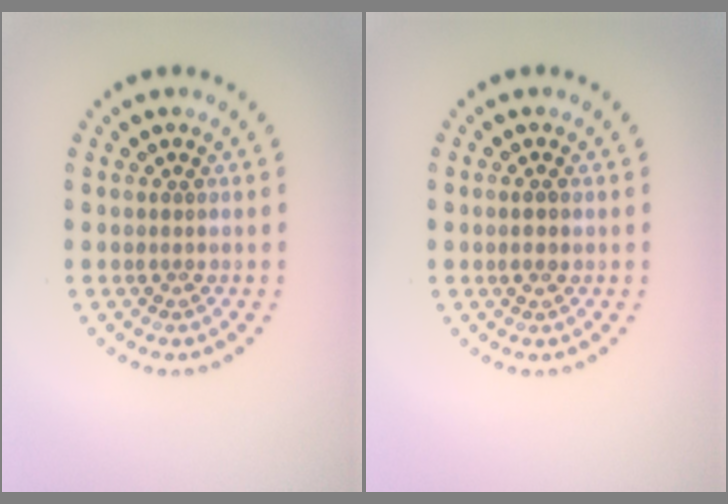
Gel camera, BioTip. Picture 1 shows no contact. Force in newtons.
{"total": 1.1, "press": 1.0, "slide": 0.4}